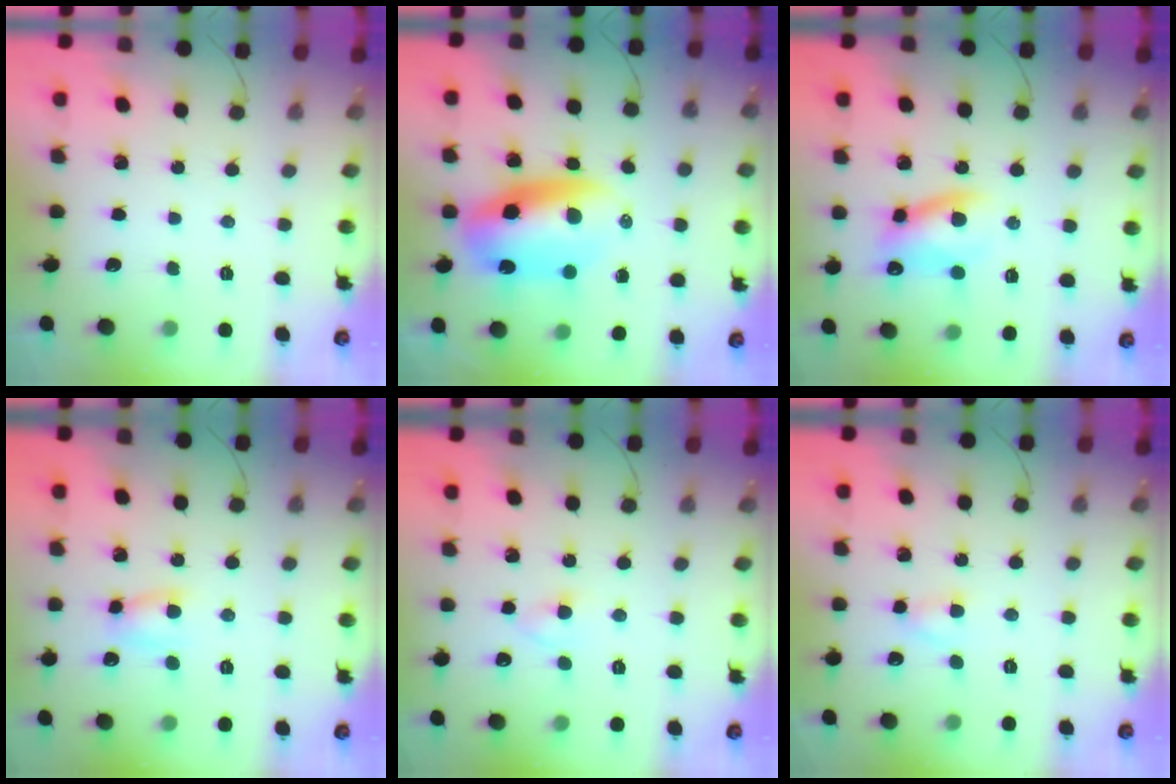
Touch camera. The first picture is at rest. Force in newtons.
{"total": 11.9, "press": 11.5, "slide": 3.3}
{"total": 10.8, "press": 10.6, "slide": 2.0}
{"total": 5.2, "press": 5.2, "slide": 0.6}
{"total": 2.3, "press": 2.1, "slide": 1.0}
{"total": 3.5, "press": 3.1, "slide": 1.4}